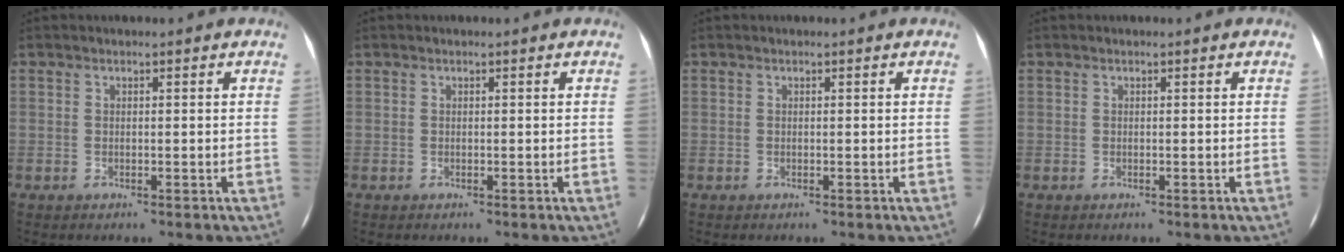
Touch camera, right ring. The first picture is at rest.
{"total": 0.0}
{"total": 0.0}
{"total": 0.0}